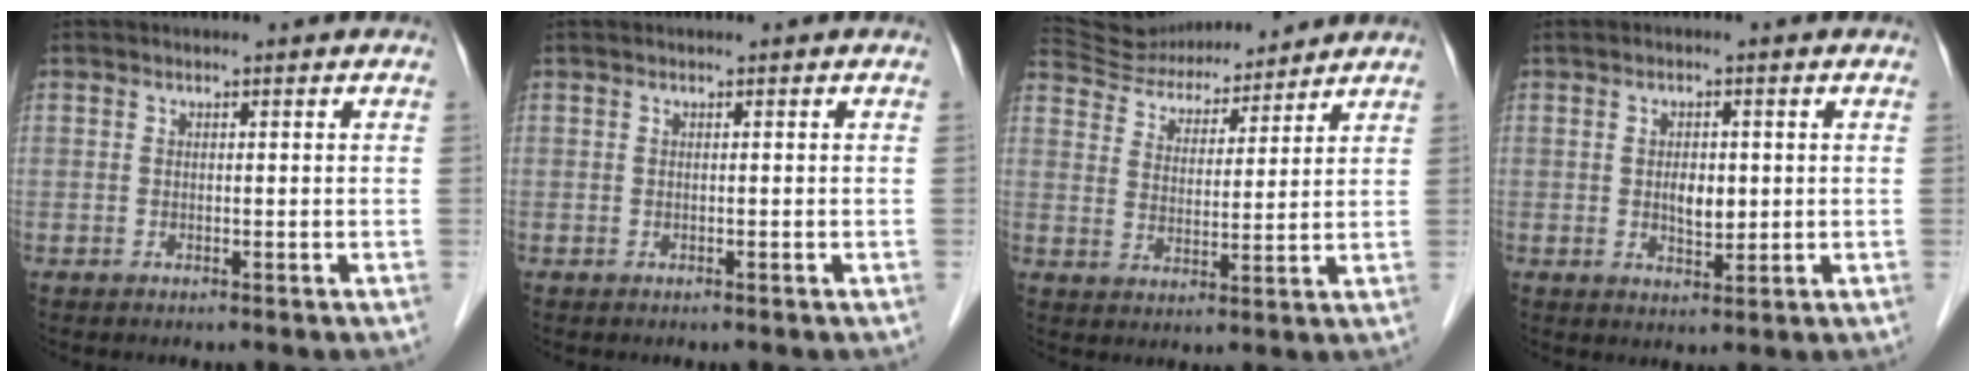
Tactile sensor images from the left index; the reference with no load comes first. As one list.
[{"total": 0.0}, {"total": 13.0, "force": [12.4, 2.9, 2.7], "torque": [-0.046, 0.024, 0.204]}, {"total": 3.6, "force": [0.2, 1.6, 3.2], "torque": [-0.056, -0.003, 0.007]}]